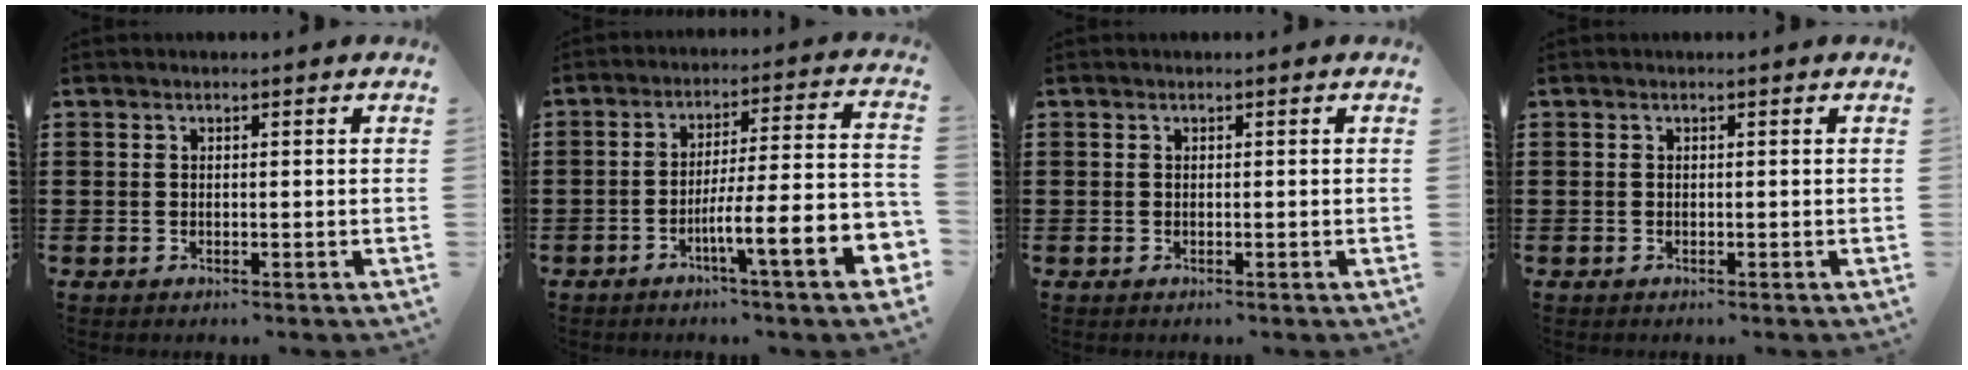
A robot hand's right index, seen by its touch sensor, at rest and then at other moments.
{"total": 10.1, "force": [-4.3, 0.8, 9.1], "torque": [-0.145, -0.022, -0.081]}
{"total": 0.0}
{"total": 0.0}